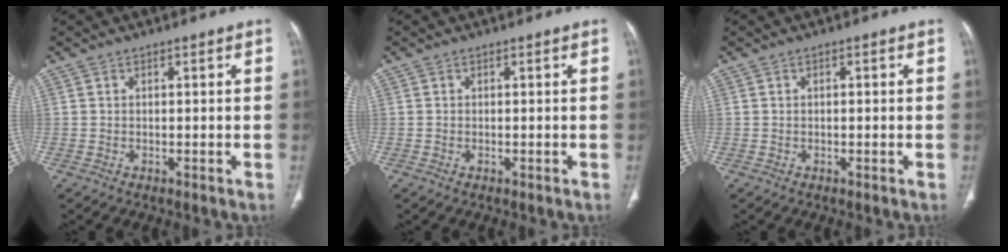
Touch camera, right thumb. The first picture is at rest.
{"total": 0.0}
{"total": 0.7, "force": [0.0, 0.2, 0.6], "torque": [-0.014, 0.003, 0.002]}